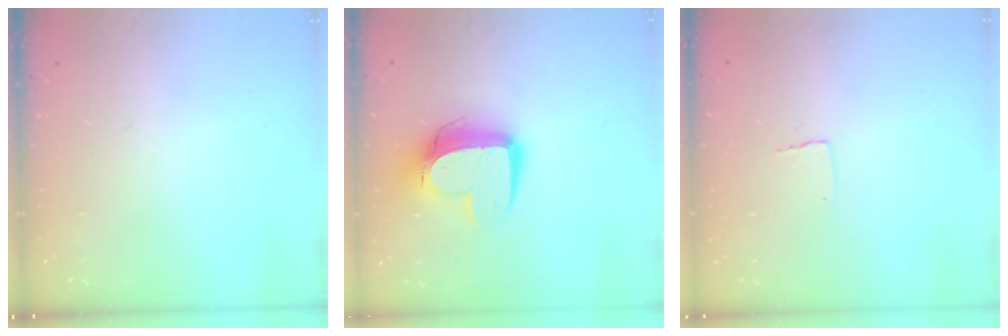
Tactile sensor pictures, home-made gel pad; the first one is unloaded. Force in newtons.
{"total": 13.5, "press": 13.4, "slide": 1.3}
{"total": 2.7, "press": 2.7, "slide": 0.1}